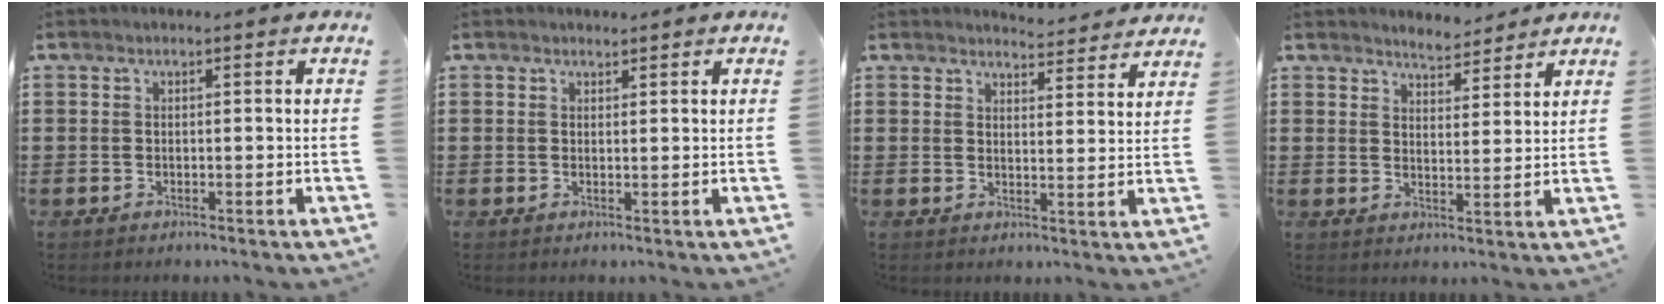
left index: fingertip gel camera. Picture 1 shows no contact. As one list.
[{"total": 0.9, "force": [0.9, 0.1, -0.2], "torque": [0.001, 0.000, 0.018]}, {"total": 4.1, "force": [4.1, 0.2, 0.3], "torque": [-0.009, -0.024, 0.074]}, {"total": 3.6, "force": [3.6, 0.3, 0.0], "torque": [-0.011, -0.013, 0.067]}]